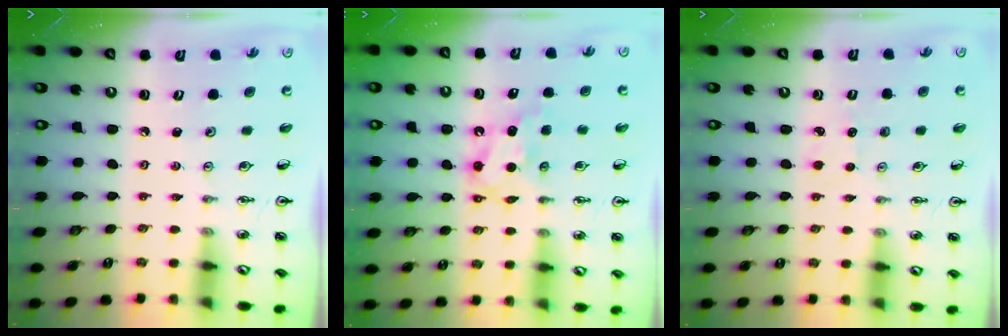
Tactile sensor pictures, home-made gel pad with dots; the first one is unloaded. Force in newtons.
{"total": 6.5, "press": 6.5, "slide": 0.2}
{"total": 2.9, "press": 2.9, "slide": 0.4}